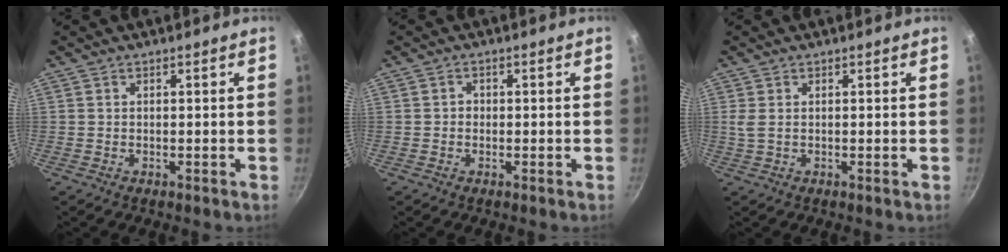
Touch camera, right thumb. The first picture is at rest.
{"total": 1.1, "force": [-0.3, 1.0, 0.3], "torque": [-0.001, 0.002, -0.006]}
{"total": 1.6, "force": [0.2, 0.5, 1.5], "torque": [-0.035, -0.001, 0.007]}